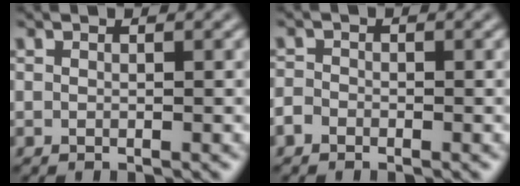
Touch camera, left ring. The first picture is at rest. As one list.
[{"total": 1.3, "force": [-0.9, 0.8, 0.3], "torque": [-0.004, 0.003, -0.022]}]